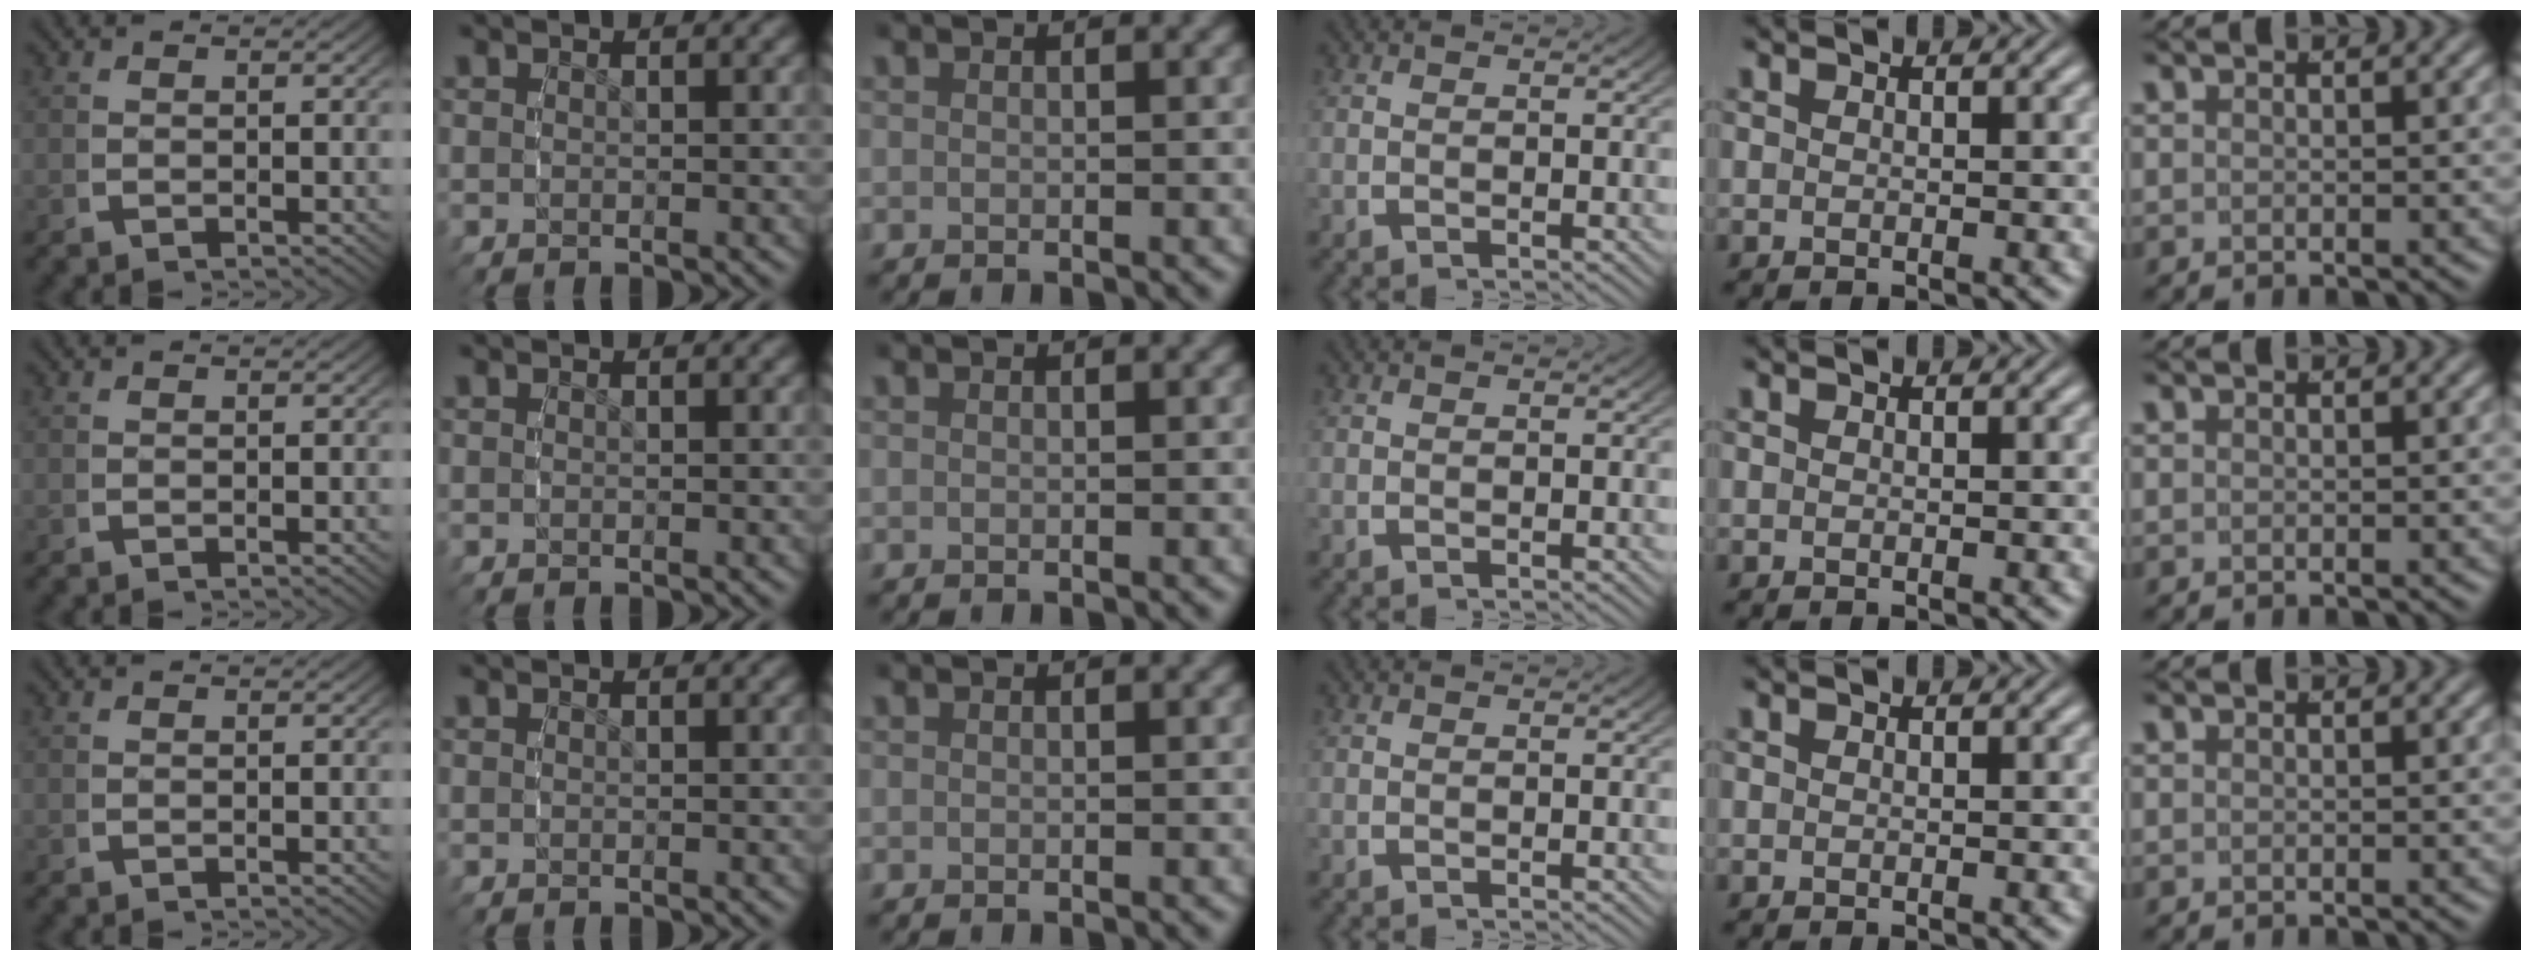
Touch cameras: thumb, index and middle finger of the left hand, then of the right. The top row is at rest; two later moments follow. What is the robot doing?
{"motion": "reach", "object": "bottle cap"}